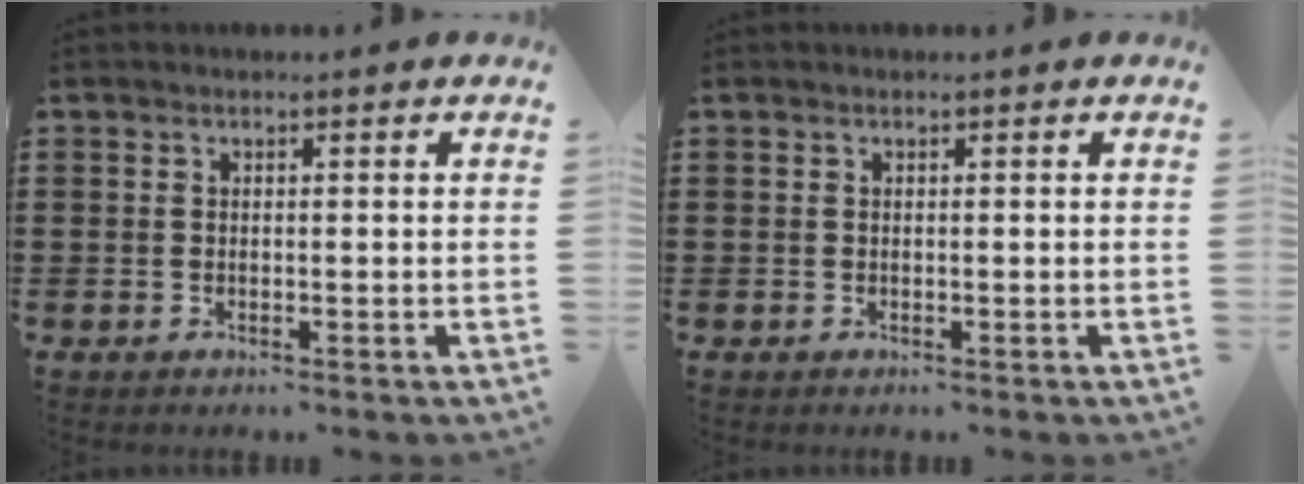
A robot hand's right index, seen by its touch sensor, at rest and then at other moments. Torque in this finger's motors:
{"motor_torque": [0.21, 0.37, 0.00, 0.00]}